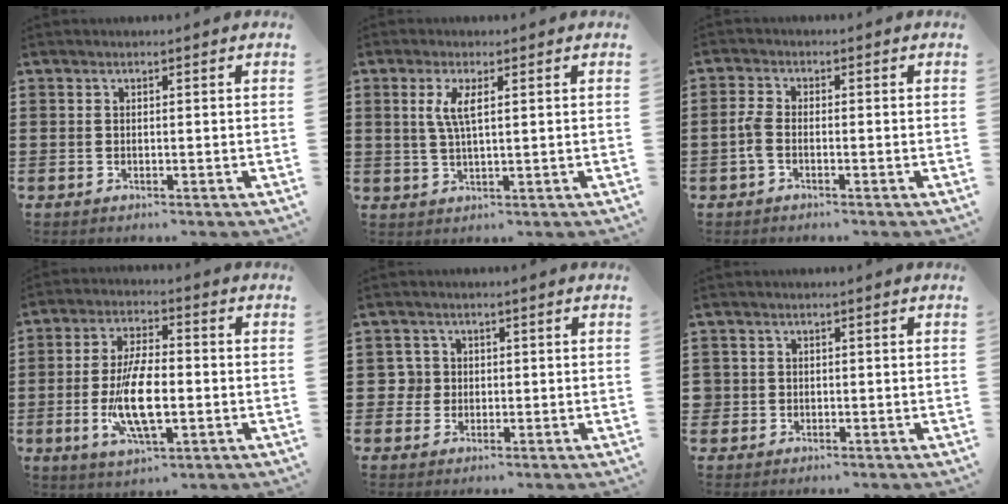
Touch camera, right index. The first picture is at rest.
{"total": 3.8, "force": [1.2, 0.9, 3.5], "torque": [-0.074, 0.004, 0.020]}
{"total": 2.3, "force": [-0.9, 1.0, 1.9], "torque": [-0.050, -0.003, -0.021]}
{"total": 10.9, "force": [-1.8, 4.1, 9.9], "torque": [-0.210, -0.014, -0.034]}
{"total": 3.0, "force": [0.0, 2.9, 0.8], "torque": [-0.030, 0.007, -0.001]}
{"total": 1.3, "force": [-0.1, 1.2, 0.2], "torque": [-0.008, 0.004, -0.005]}